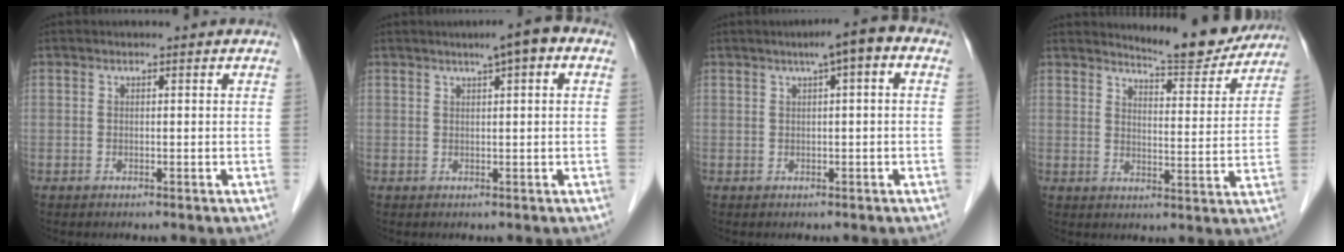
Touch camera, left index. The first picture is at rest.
{"total": 4.2, "force": [2.0, 0.6, 3.7], "torque": [-0.052, 0.017, 0.025]}
{"total": 4.6, "force": [1.7, 0.6, 4.3], "torque": [-0.060, 0.020, 0.018]}
{"total": 9.5, "force": [9.2, 1.2, 1.8], "torque": [-0.025, -0.016, 0.118]}